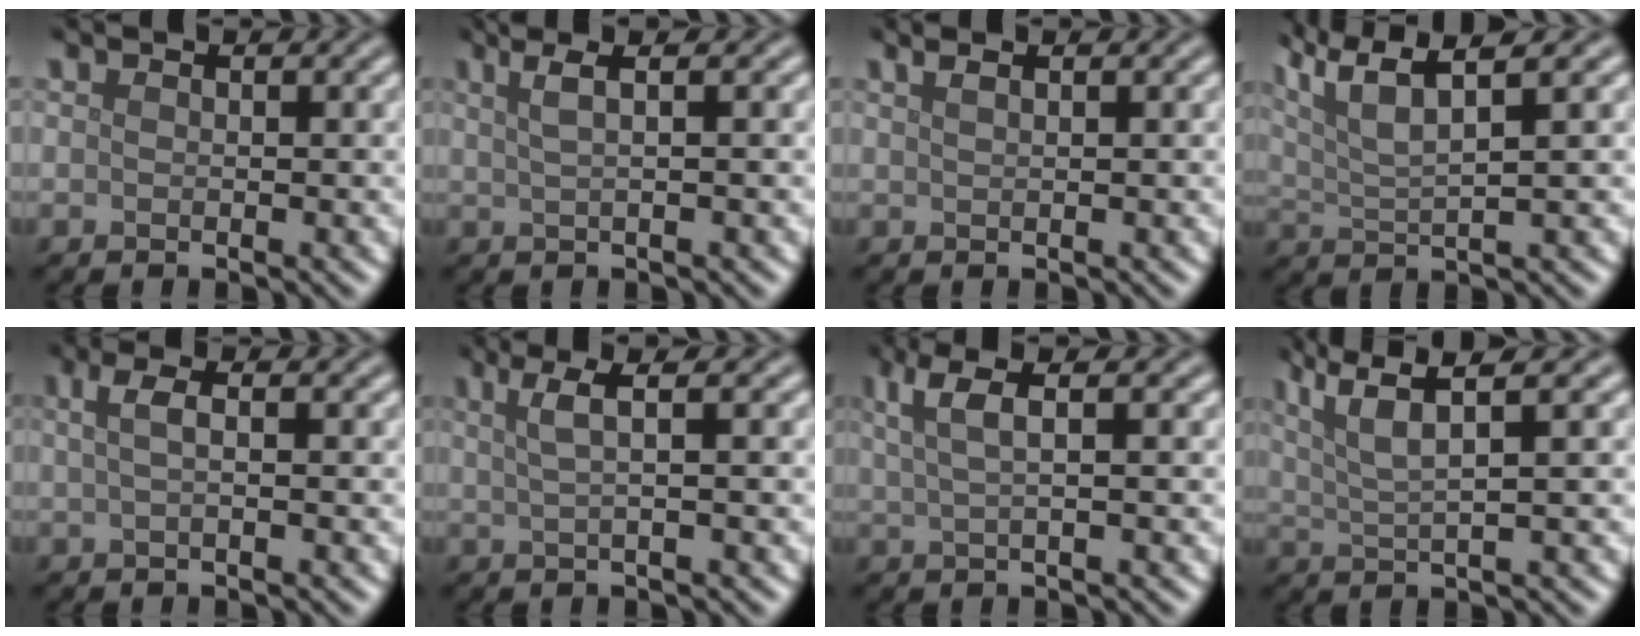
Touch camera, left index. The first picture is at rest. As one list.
[{"total": 3.7, "force": [1.9, 1.4, 2.8], "torque": [-0.029, 0.015, -0.002]}, {"total": 2.0, "force": [1.3, 0.9, 1.3], "torque": [-0.008, 0.001, 0.000]}, {"total": 7.2, "force": [4.3, 1.8, 5.5], "torque": [-0.096, 0.025, 0.069]}, {"total": 2.0, "force": [0.4, 0.6, 1.9], "torque": [-0.036, 0.007, 0.004]}, {"total": 2.9, "force": [0.9, 0.8, 2.6], "torque": [-0.037, 0.007, 0.014]}, {"total": 3.4, "force": [1.5, 0.9, 3.0], "torque": [-0.046, 0.008, 0.026]}, {"total": 5.0, "force": [2.7, 0.8, 4.1], "torque": [-0.077, 0.012, 0.052]}]